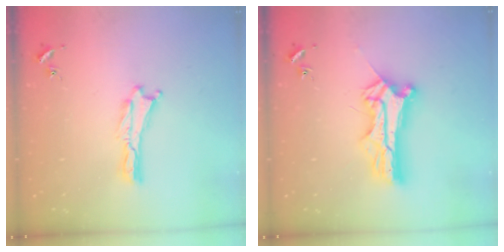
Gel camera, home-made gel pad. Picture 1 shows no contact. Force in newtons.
{"total": 10.0, "press": 9.9, "slide": 1.0}